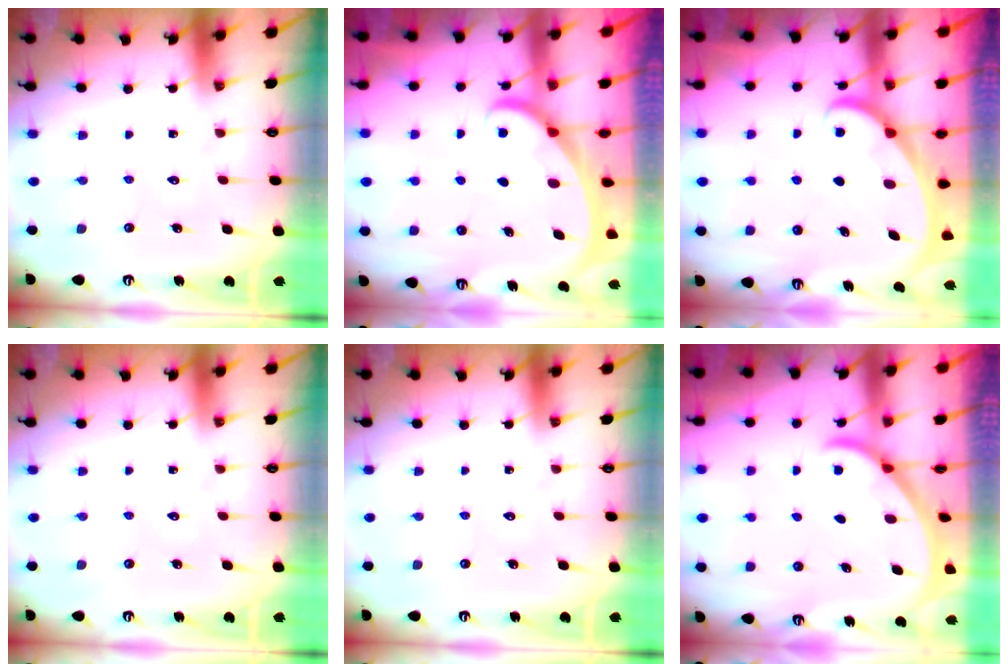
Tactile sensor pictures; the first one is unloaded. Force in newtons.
{"total": 2.1, "press": 2.1, "slide": 0.0}
{"total": 3.0, "press": 3.0, "slide": 0.3}
{"total": 0.0}
{"total": 0.0}
{"total": 2.0, "press": 2.0, "slide": 0.1}